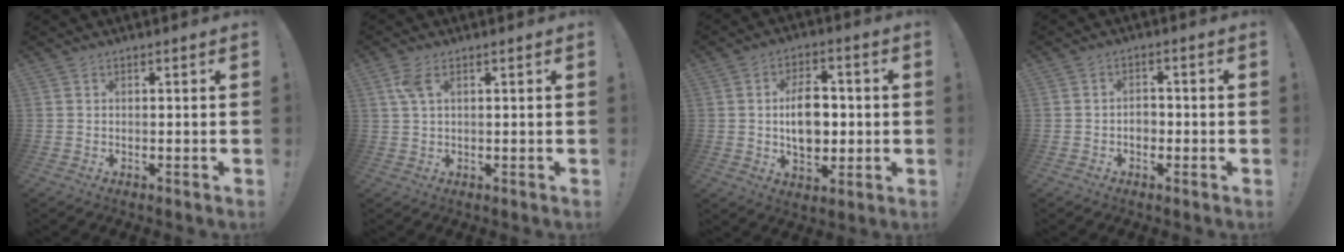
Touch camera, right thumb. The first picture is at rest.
{"total": 3.8, "force": [1.6, 1.5, 3.1], "torque": [-0.059, 0.001, 0.029]}
{"total": 11.5, "force": [-0.1, 7.8, 8.4], "torque": [-0.144, 0.004, -0.004]}
{"total": 3.4, "force": [-1.3, 2.4, 1.9], "torque": [-0.027, 0.002, -0.025]}